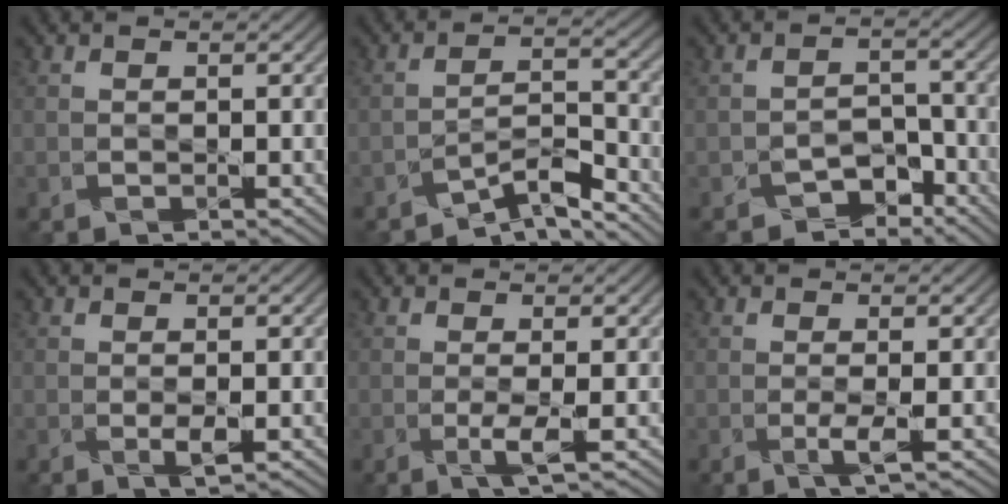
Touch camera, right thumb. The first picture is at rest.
{"total": 5.8, "force": [-5.1, 1.0, 2.6], "torque": [-0.042, 0.008, -0.099]}
{"total": 4.2, "force": [-3.3, 2.2, 1.2], "torque": [-0.011, 0.004, -0.062]}
{"total": 1.2, "force": [0.0, 0.2, 1.2], "torque": [-0.023, -0.004, 0.001]}
{"total": 1.8, "force": [-0.2, -0.2, 1.8], "torque": [-0.038, 0.001, -0.008]}
{"total": 1.5, "force": [-0.1, -0.2, 1.5], "torque": [-0.031, 0.002, -0.007]}